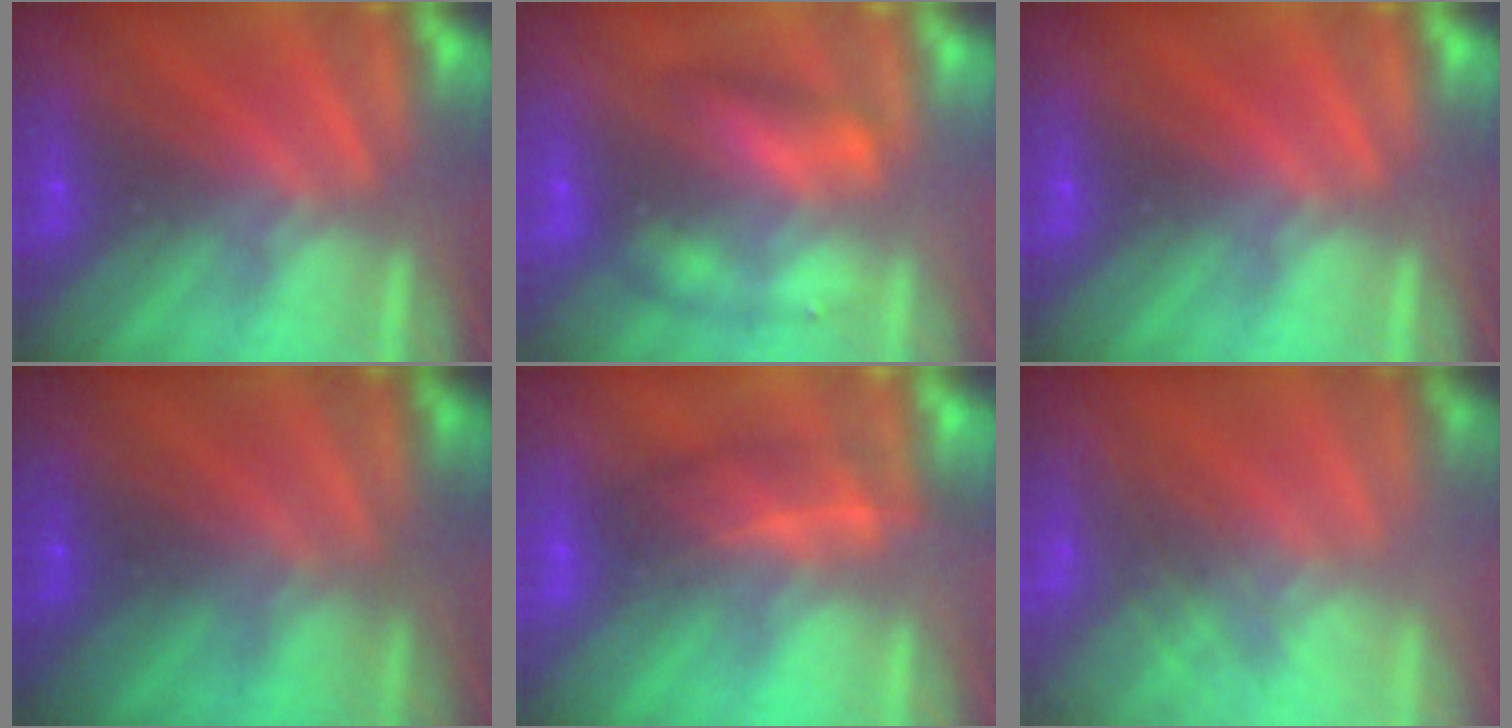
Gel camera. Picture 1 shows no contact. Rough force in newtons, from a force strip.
{"total": 2.5}
{"total": 0.0}
{"total": 1.8}
{"total": 2.7}
{"total": 5.7}